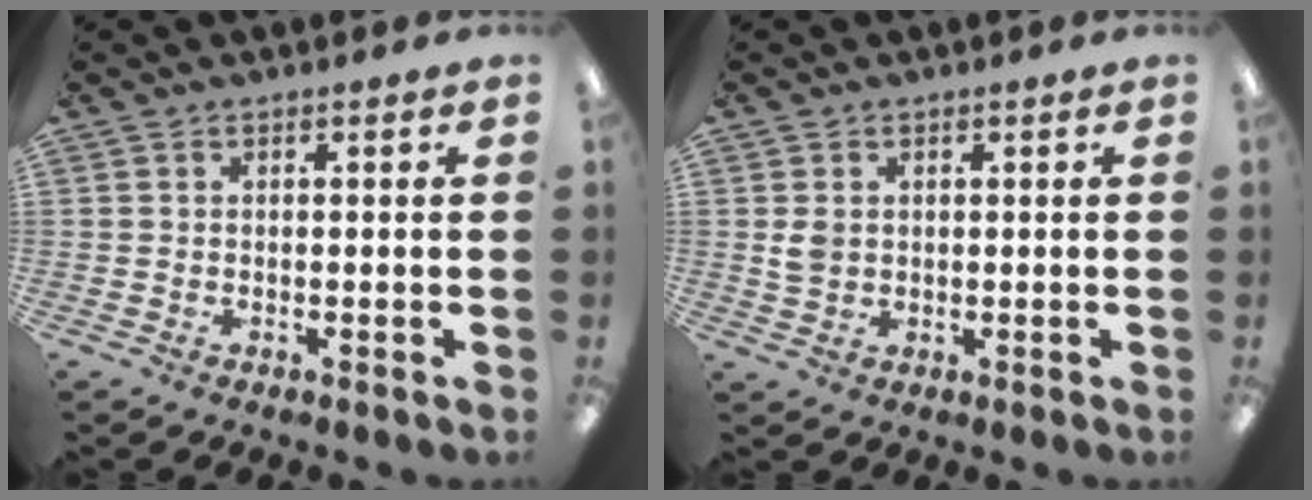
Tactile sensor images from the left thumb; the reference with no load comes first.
{"total": 2.9, "force": [0.9, 2.4, 1.5], "torque": [-0.023, 0.000, 0.014]}